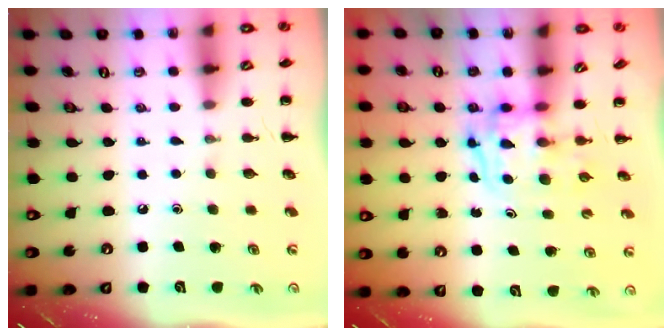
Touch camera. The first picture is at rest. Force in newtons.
{"total": 3.2, "press": 3.2, "slide": 0.6}